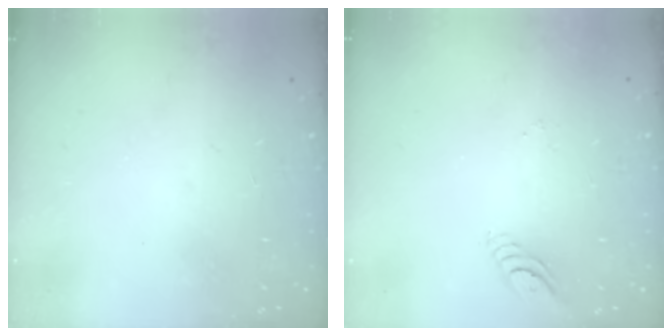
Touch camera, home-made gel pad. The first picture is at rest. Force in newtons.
{"total": 4.4, "press": 4.3, "slide": 0.4}